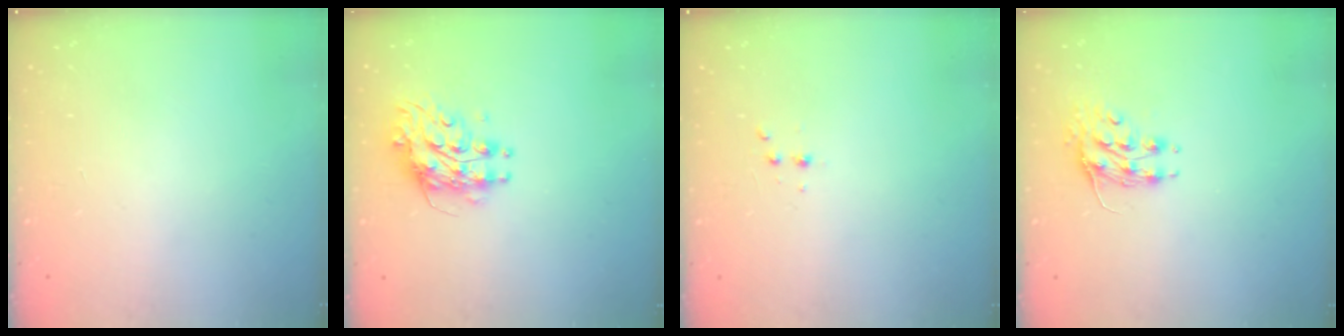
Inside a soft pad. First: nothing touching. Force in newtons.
{"total": 8.9, "press": 8.9, "slide": 0.5}
{"total": 2.9, "press": 2.7, "slide": 1.0}
{"total": 8.4, "press": 8.3, "slide": 1.0}